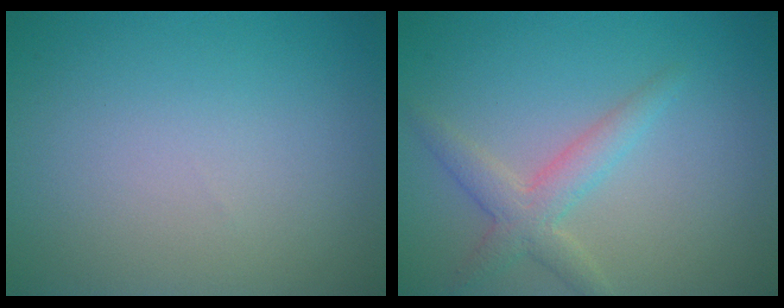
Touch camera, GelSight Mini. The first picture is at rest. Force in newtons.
{"total": 2.8, "press": 2.8, "slide": 0.1}